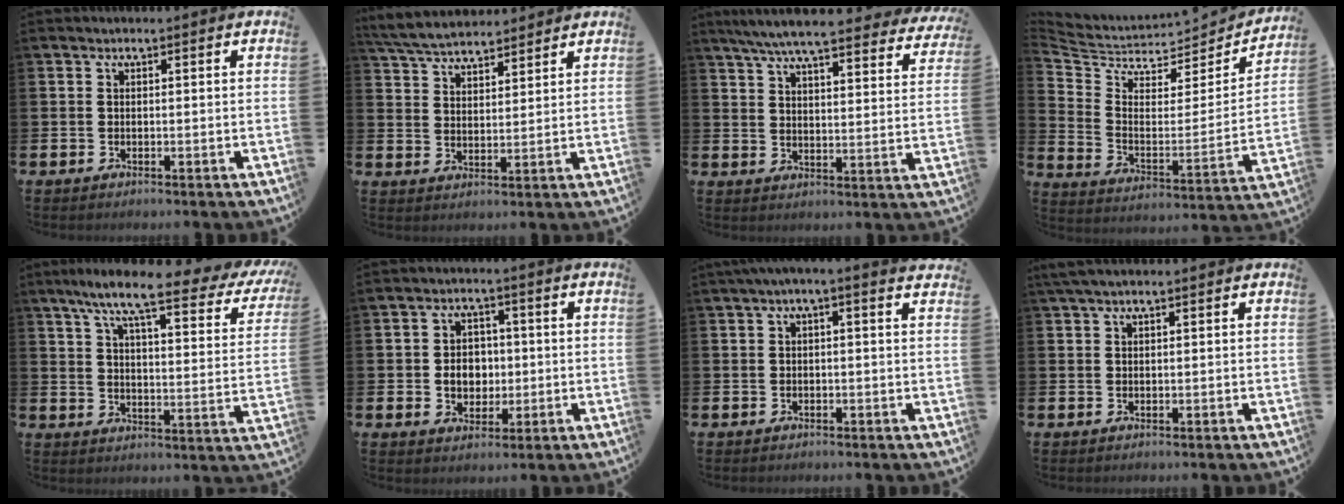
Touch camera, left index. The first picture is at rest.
{"total": 5.6, "force": [5.4, 1.0, 0.9], "torque": [-0.041, -0.022, 0.099]}
{"total": 7.0, "force": [6.3, 0.8, 2.8], "torque": [-0.075, -0.037, 0.109]}
{"total": 5.6, "force": [4.7, 2.5, 1.4], "torque": [-0.061, -0.043, 0.078]}
{"total": 9.4, "force": [7.2, 1.2, 5.9], "torque": [-0.121, -0.050, 0.112]}
{"total": 4.1, "force": [-0.1, 3.6, 2.1], "torque": [-0.033, 0.006, -0.010]}
{"total": 1.2, "force": [0.5, -0.1, 1.1], "torque": [-0.025, 0.002, 0.010]}
{"total": 2.0, "force": [1.5, 0.3, 1.2], "torque": [-0.024, 0.002, 0.027]}